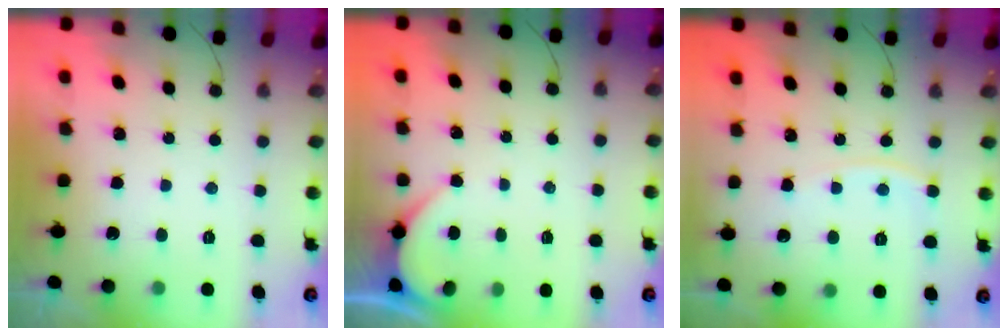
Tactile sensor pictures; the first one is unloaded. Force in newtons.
{"total": 1.3, "press": 1.3, "slide": 0.1}
{"total": 6.1, "press": 6.1, "slide": 0.4}